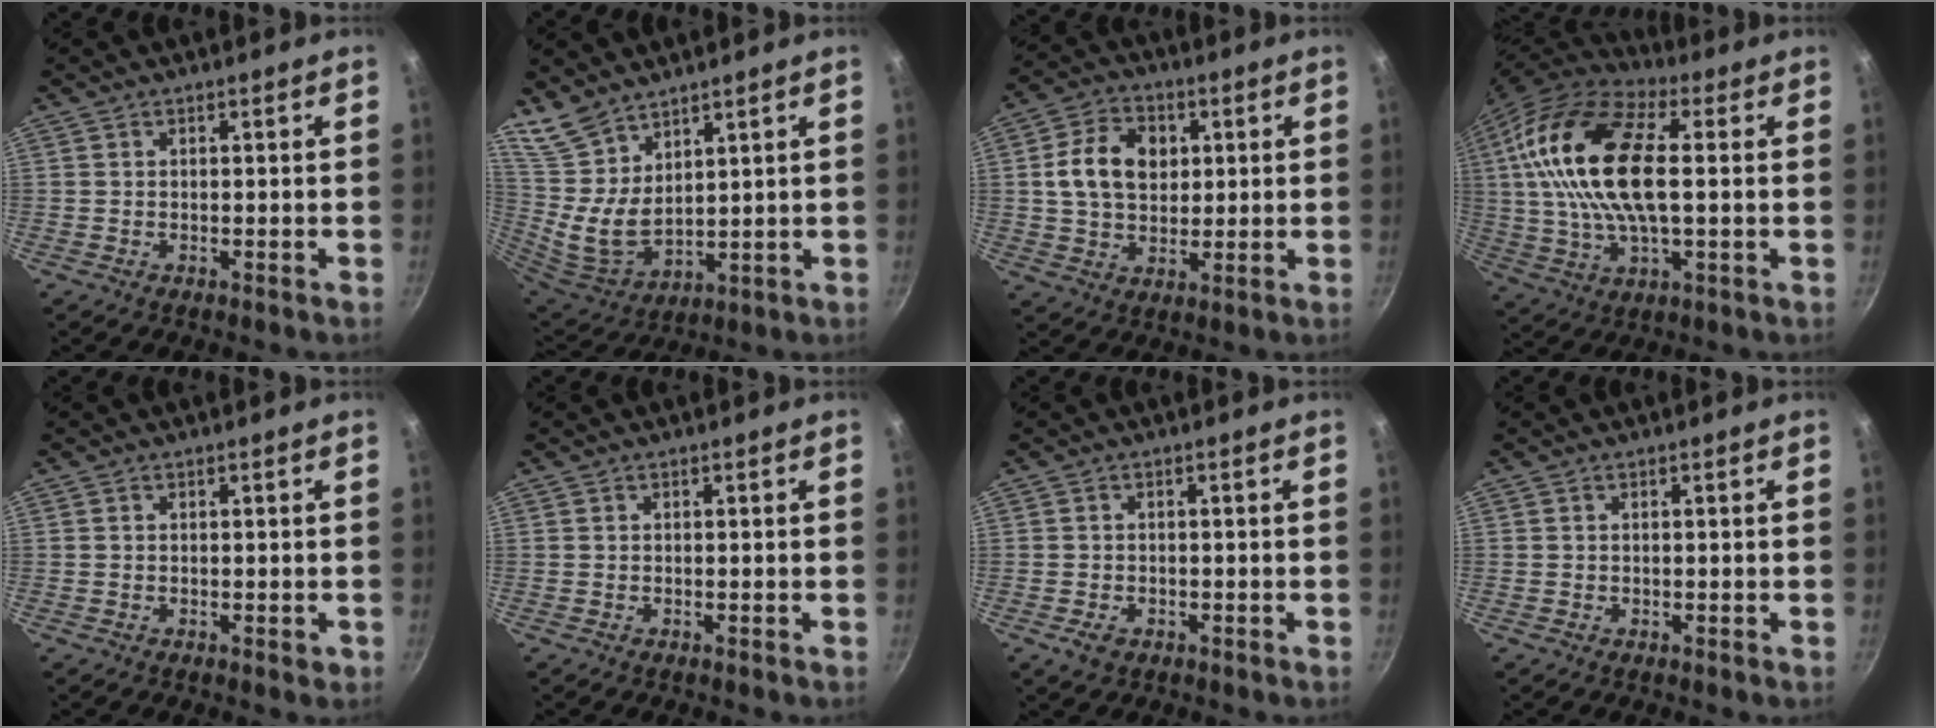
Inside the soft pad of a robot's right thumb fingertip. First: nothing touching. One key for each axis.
{"total": 11.1, "fx": 7.9, "fy": 5.0, "fz": 6.0, "tx": -0.103, "ty": -0.056, "tz": 0.175}
{"total": 11.9, "fx": 2.3, "fy": 8.8, "fz": 7.6, "tx": -0.114, "ty": 0.005, "tz": 0.034}
{"total": 21.9, "fx": 3.3, "fy": 10.4, "fz": 19.0, "tx": -0.367, "ty": 0.015, "tz": 0.048}
{"total": 1.2, "fx": -0.1, "fy": 0.8, "fz": 0.9, "tx": -0.008, "ty": 0.002, "tz": -0.001}
{"total": 0.0}
{"total": 2.9, "fx": -1.3, "fy": 2.0, "fz": 1.6, "tx": -0.025, "ty": 0.005, "tz": -0.019}
{"total": 0.0}